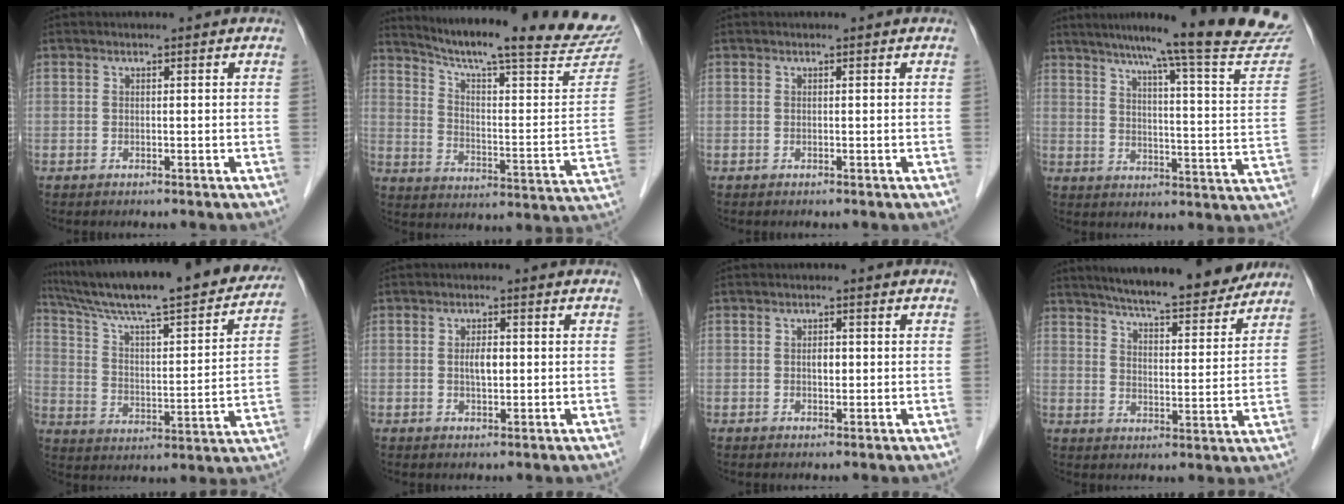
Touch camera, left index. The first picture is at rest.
{"total": 26.4, "force": [23.8, 1.4, 11.5], "torque": [-0.174, -0.071, 0.310]}
{"total": 0.0}
{"total": 24.1, "force": [21.5, -0.4, 10.7], "torque": [-0.152, -0.069, 0.263]}
{"total": 28.0, "force": [24.3, 3.4, 13.6], "torque": [-0.220, -0.019, 0.341]}
{"total": 2.4, "force": [0.2, 1.0, 2.2], "torque": [-0.041, 0.001, 0.003]}
{"total": 1.5, "force": [0.1, 0.8, 1.3], "torque": [-0.019, 0.002, 0.001]}
{"total": 17.9, "force": [15.8, 2.5, 7.9], "torque": [-0.115, 0.002, 0.220]}